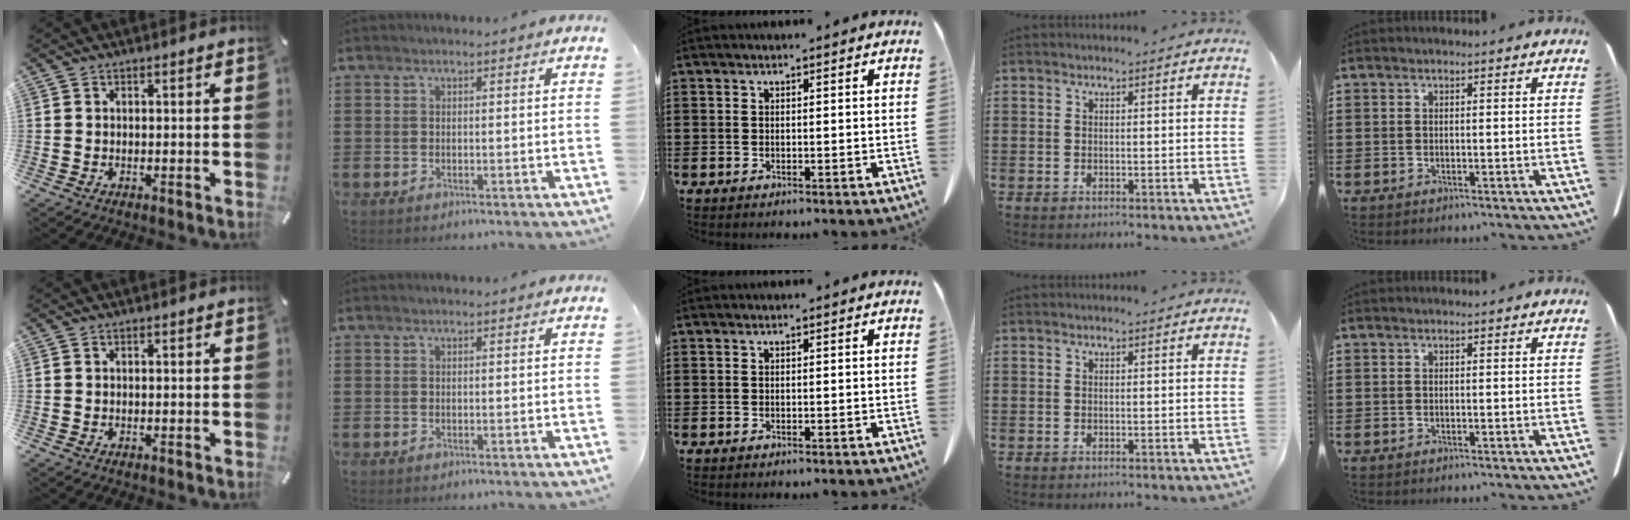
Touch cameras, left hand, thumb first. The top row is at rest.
{}